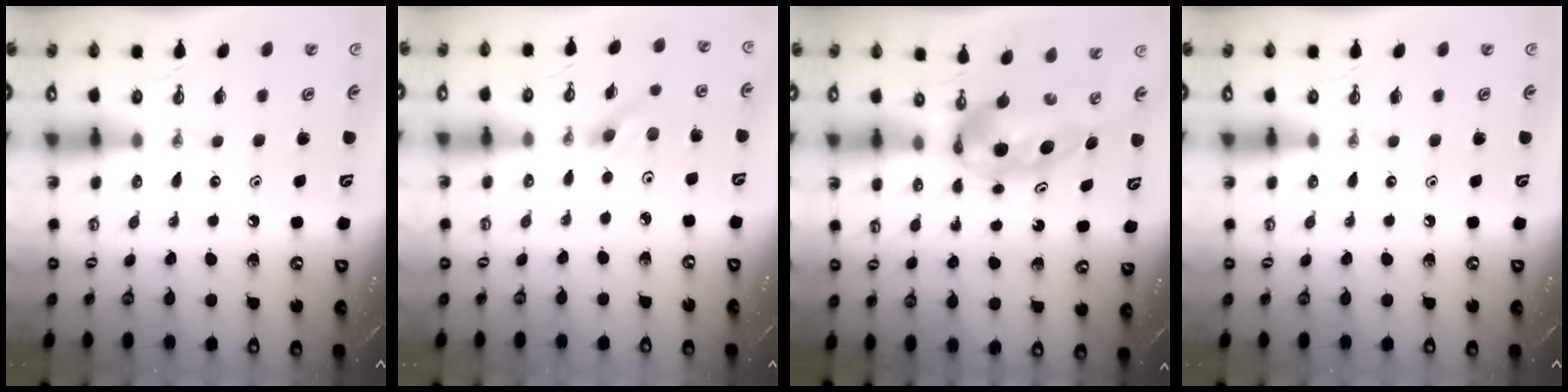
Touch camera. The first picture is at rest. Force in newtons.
{"total": 2.8, "press": 2.4, "slide": 1.4}
{"total": 6.7, "press": 6.6, "slide": 1.4}
{"total": 0.0}